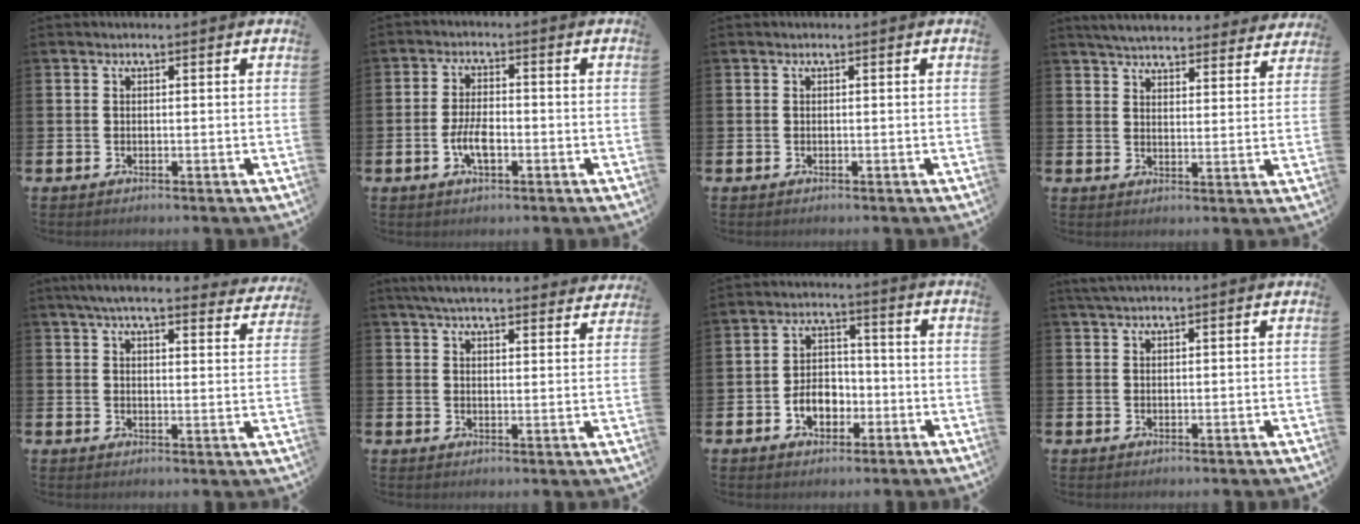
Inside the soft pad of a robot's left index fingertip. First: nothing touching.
{"total": 4.2, "force": [-1.1, 1.7, 3.7], "torque": [-0.067, 0.002, -0.022]}
{"total": 0.0}
{"total": 5.1, "force": [5.0, 0.9, 0.7], "torque": [-0.027, -0.032, 0.087]}
{"total": 5.8, "force": [5.4, 0.8, 2.2], "torque": [-0.047, -0.026, 0.093]}
{"total": 5.7, "force": [5.4, 0.8, 1.6], "torque": [-0.042, -0.023, 0.097]}
{"total": 4.8, "force": [-1.8, 3.5, 2.6], "torque": [-0.034, 0.003, -0.041]}
{"total": 2.1, "force": [1.8, 0.3, 1.0], "torque": [-0.019, 0.003, 0.033]}